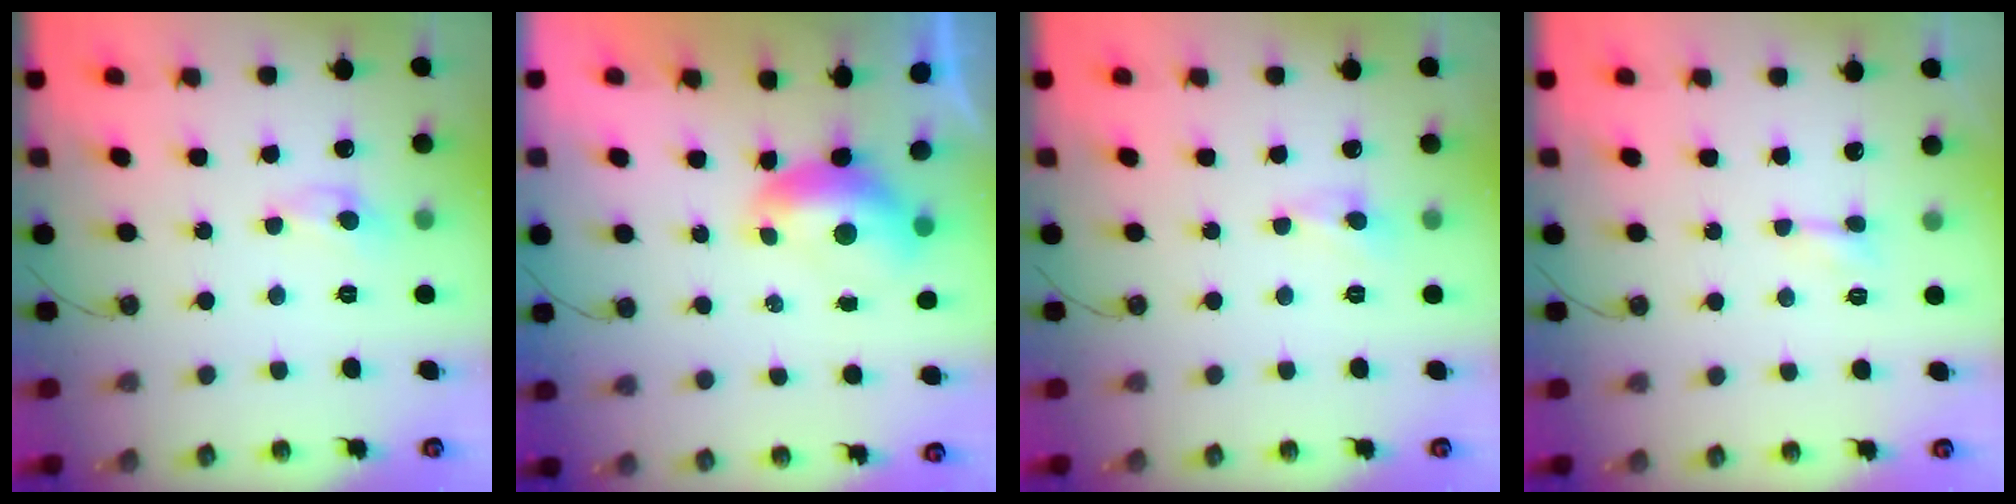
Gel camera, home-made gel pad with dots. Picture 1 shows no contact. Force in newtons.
{"total": 0.5, "press": 0.1, "slide": 0.5}
{"total": 2.5, "press": 2.4, "slide": 0.8}
{"total": 1.7, "press": 1.6, "slide": 0.5}